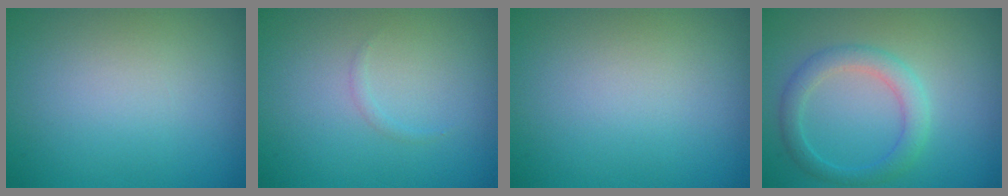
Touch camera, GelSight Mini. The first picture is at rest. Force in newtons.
{"total": 0.5, "press": 0.5, "slide": 0.0}
{"total": 0.0}
{"total": 2.7, "press": 2.7, "slide": 0.1}